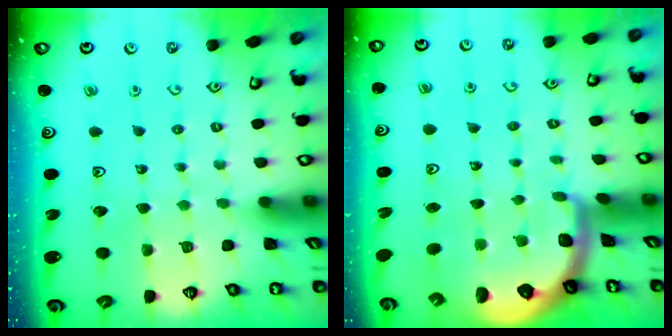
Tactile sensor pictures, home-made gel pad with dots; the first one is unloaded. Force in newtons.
{"total": 2.4, "press": 2.3, "slide": 0.8}